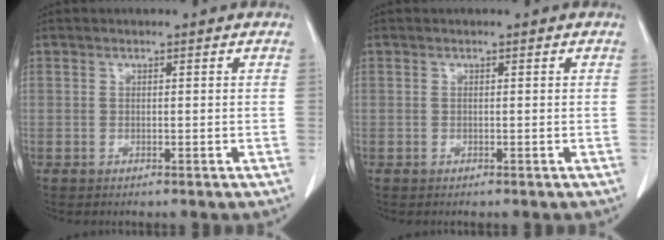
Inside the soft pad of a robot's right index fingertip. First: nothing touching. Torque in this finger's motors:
{"motor_torque": [0.10, -0.12, 0.03, 0.01]}